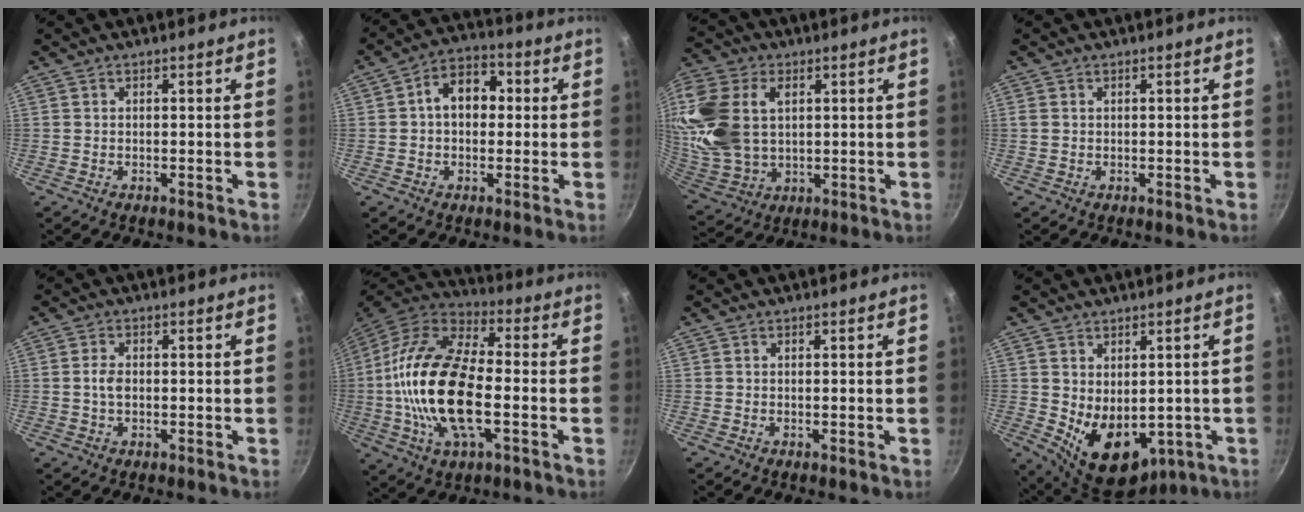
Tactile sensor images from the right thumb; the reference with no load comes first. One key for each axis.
{"total": 9.1, "fx": 0.9, "fy": 6.5, "fz": 6.2, "tx": -0.058, "ty": 0.024, "tz": 0.001}
{"total": 19.1, "fx": 4.4, "fy": 12.9, "fz": 13.4, "tx": -0.285, "ty": -0.011, "tz": 0.092}
{"total": 1.1, "fx": 0.3, "fy": 0.9, "fz": 0.5, "tx": -0.011, "ty": 0.003, "tz": 0.006}
{"total": 2.8, "fx": -0.1, "fy": 1.8, "fz": 2.1, "tx": -0.038, "ty": 0.008, "tz": -0.004}
{"total": 22.6, "fx": -3.0, "fy": 10.6, "fz": 19.8, "tx": -0.378, "ty": 0.027, "tz": -0.069}
{"total": 0.0}
{"total": 11.6, "fx": -0.8, "fy": 8.0, "fz": 8.4, "tx": -0.104, "ty": -0.026, "tz": 0.017}